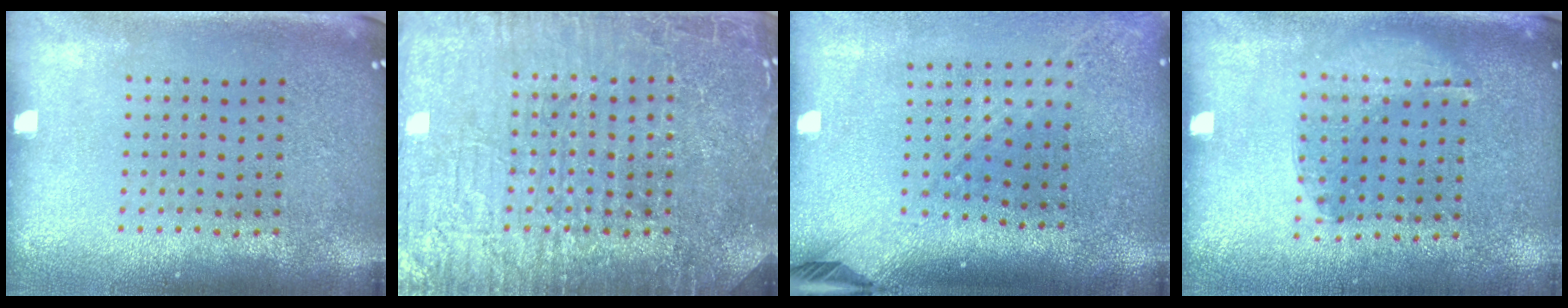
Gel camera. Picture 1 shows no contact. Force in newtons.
{"total": 5.4, "press": 5.4, "slide": 0.8}
{"total": 2.2, "press": 1.6, "slide": 1.5}
{"total": 1.1, "press": 0.8, "slide": 0.8}